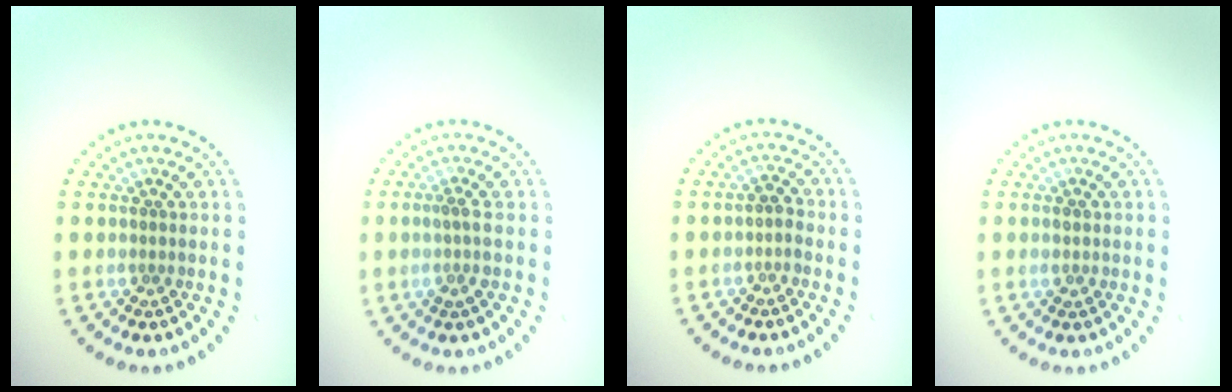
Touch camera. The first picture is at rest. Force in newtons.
{"total": 1.5, "press": 1.2, "slide": 0.8}
{"total": 1.1, "press": 1.0, "slide": 0.5}
{"total": 1.3, "press": 1.3, "slide": 0.1}